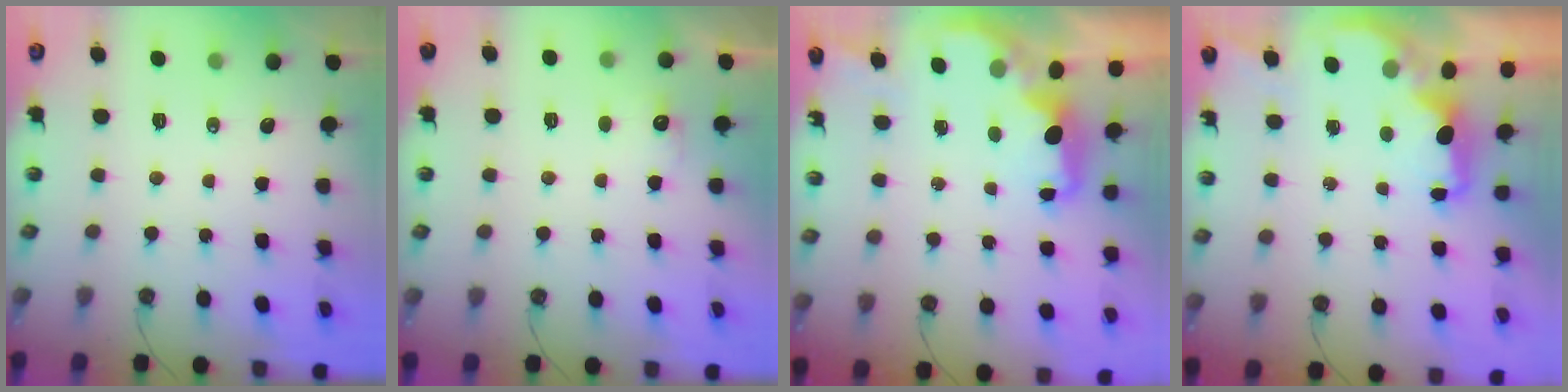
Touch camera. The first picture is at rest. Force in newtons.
{"total": 5.2, "press": 5.0, "slide": 1.2}
{"total": 2.7, "press": 2.7, "slide": 0.6}
{"total": 2.0, "press": 1.9, "slide": 0.8}